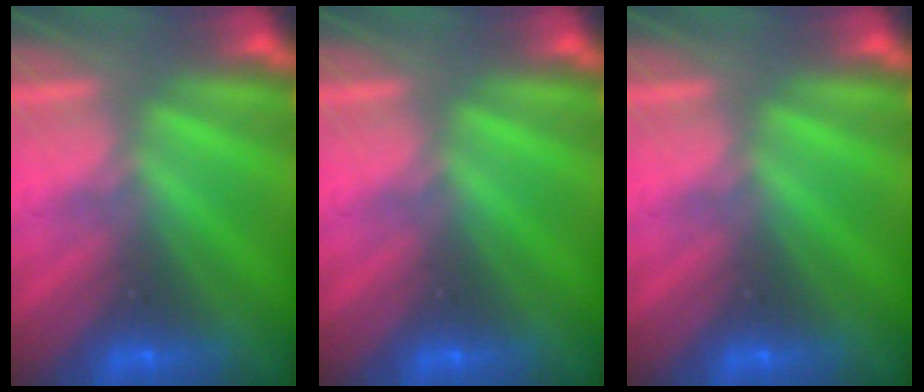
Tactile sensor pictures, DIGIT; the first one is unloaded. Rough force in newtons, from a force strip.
{"total": 0.0}
{"total": 0.0}